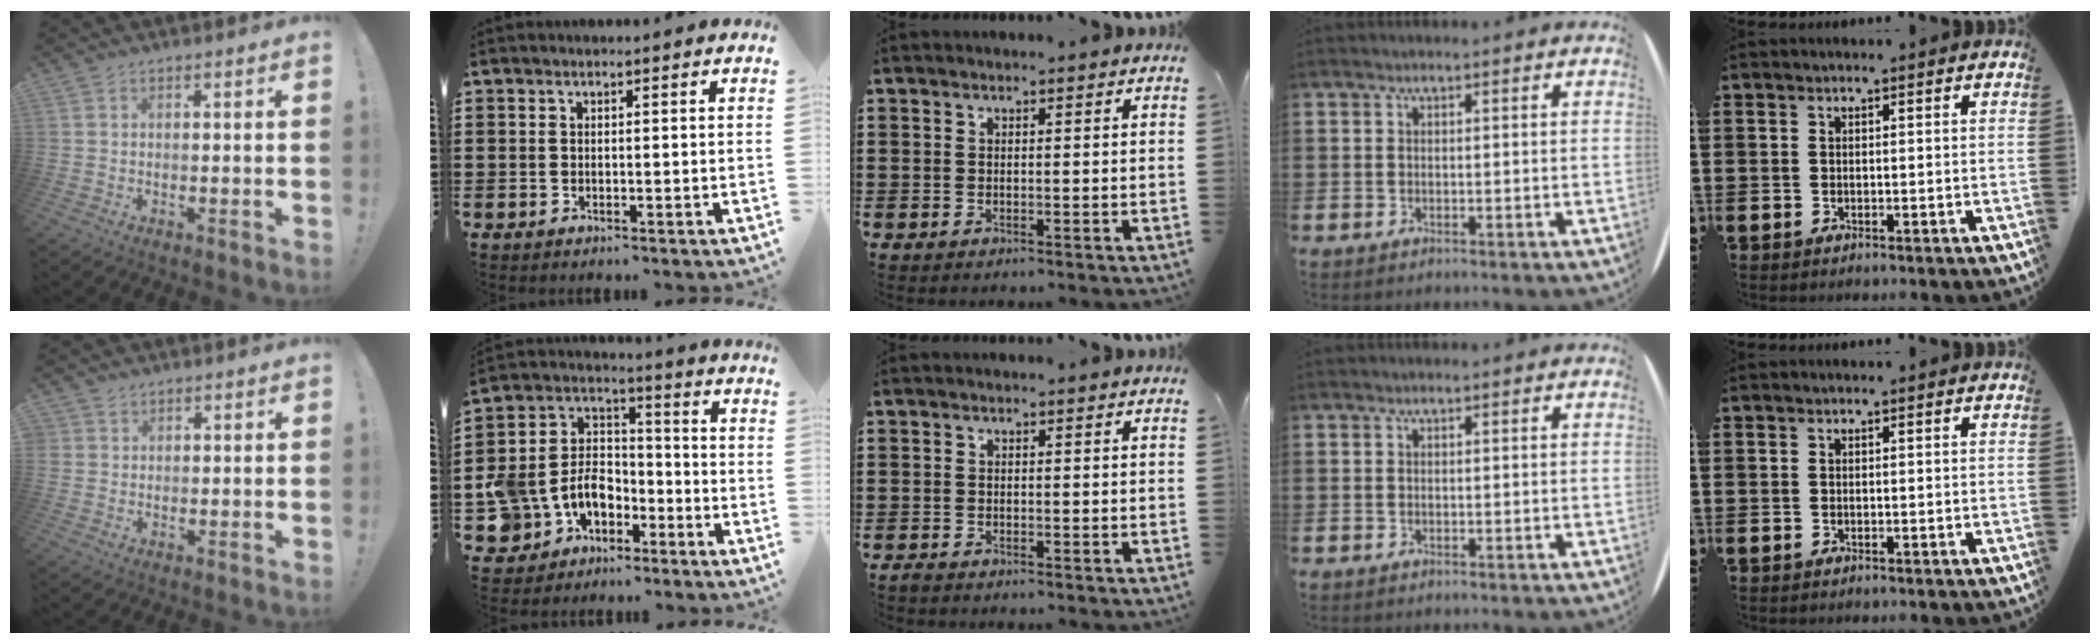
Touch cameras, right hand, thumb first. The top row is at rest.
{"thumb": {"total": 1.6, "force": [1.2, 1.0, 0.1], "torque": [0.004, -0.006, 0.022]}, "index": {"total": 8.9, "force": [-4.8, 6.9, 2.8], "torque": [-0.105, 0.013, -0.095]}, "middle": {"total": 0.6, "force": [-0.6, 0.1, 0.1], "torque": [-0.004, -0.003, -0.012]}}